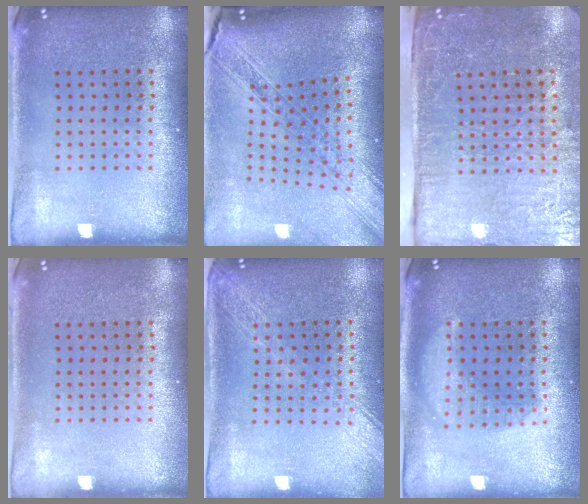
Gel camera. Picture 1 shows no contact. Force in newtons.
{"total": 2.3, "press": 1.9, "slide": 1.2}
{"total": 5.0, "press": 4.1, "slide": 2.8}
{"total": 0.0}
{"total": 1.9, "press": 1.7, "slide": 1.0}
{"total": 1.3, "press": 1.3, "slide": 0.2}